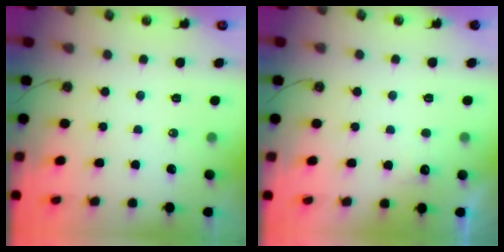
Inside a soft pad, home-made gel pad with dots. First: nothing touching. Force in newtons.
{"total": 4.6, "press": 4.5, "slide": 1.1}